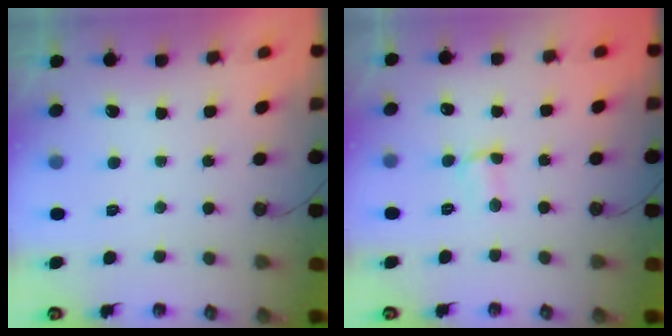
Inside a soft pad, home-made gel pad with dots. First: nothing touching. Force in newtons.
{"total": 4.1, "press": 4.1, "slide": 0.5}